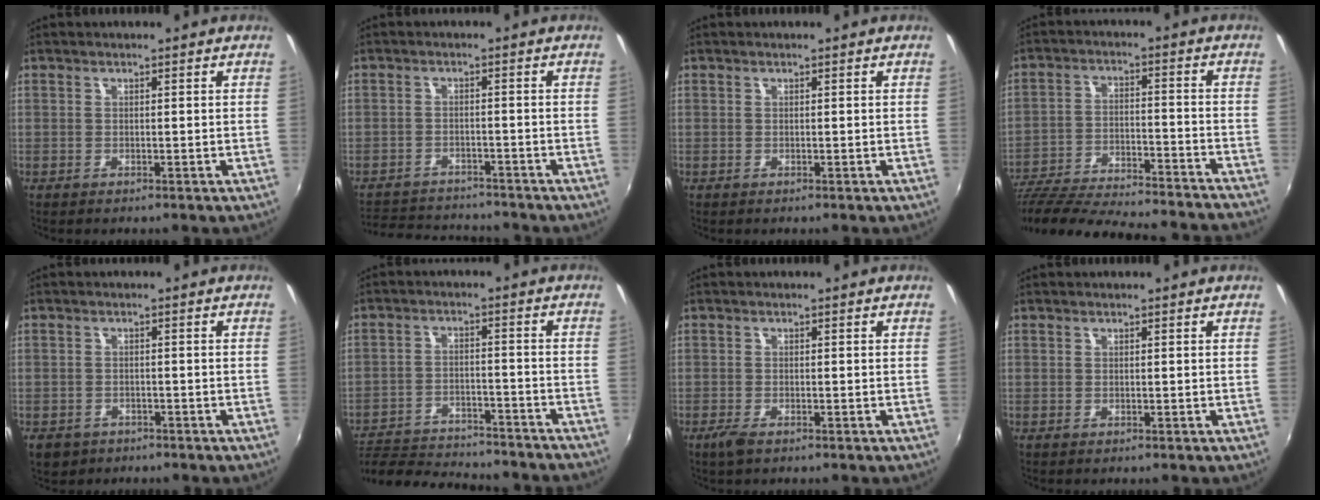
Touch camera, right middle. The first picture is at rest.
{"total": 11.0, "force": [-10.1, 3.3, 2.9], "torque": [-0.083, 0.010, -0.154]}
{"total": 0.0}
{"total": 29.6, "force": [-26.4, 4.1, 12.7], "torque": [-0.230, -0.051, -0.384]}
{"total": 4.8, "force": [-2.9, 3.4, 1.6], "torque": [-0.045, -0.010, -0.043]}
{"total": 24.4, "force": [-21.5, 5.7, 9.9], "torque": [-0.198, -0.024, -0.301]}
{"total": 2.4, "force": [-1.7, 0.8, 1.6], "torque": [-0.037, -0.007, -0.033]}
{"total": 0.0}